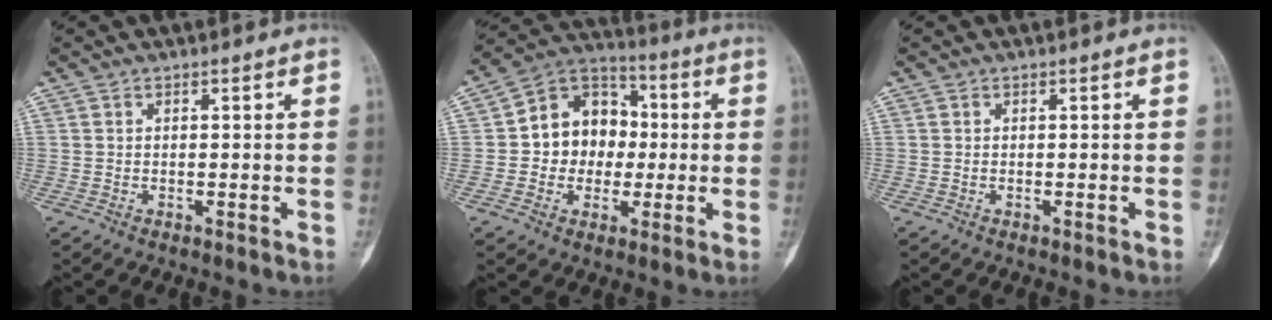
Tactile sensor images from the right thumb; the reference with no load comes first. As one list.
[{"total": 13.3, "force": [0.0, 11.1, 7.4], "torque": [-0.060, 0.032, -0.009]}, {"total": 0.0}]